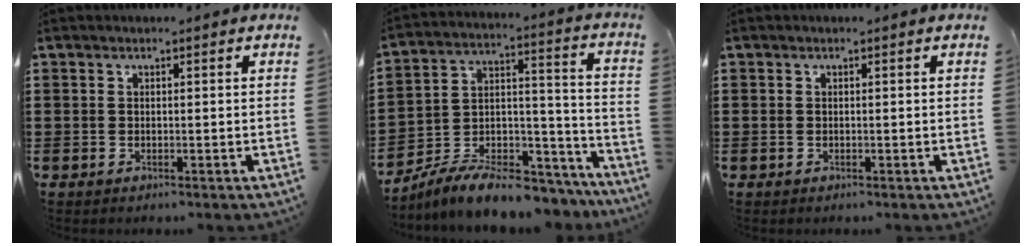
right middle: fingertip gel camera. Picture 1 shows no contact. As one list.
[{"total": 7.8, "force": [-7.0, 1.8, 2.8], "torque": [-0.045, 0.013, -0.135]}, {"total": 0.0}]